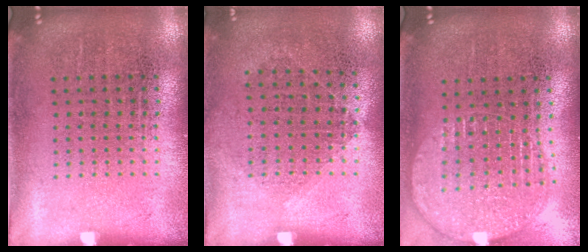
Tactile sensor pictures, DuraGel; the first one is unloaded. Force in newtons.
{"total": 1.0, "press": 0.9, "slide": 0.5}
{"total": 1.6, "press": 1.4, "slide": 0.8}